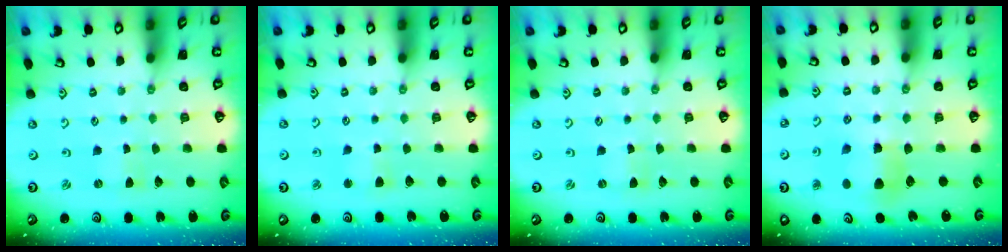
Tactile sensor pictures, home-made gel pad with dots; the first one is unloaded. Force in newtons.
{"total": 3.0, "press": 3.0, "slide": 0.4}
{"total": 0.0}
{"total": 6.4, "press": 6.3, "slide": 0.9}